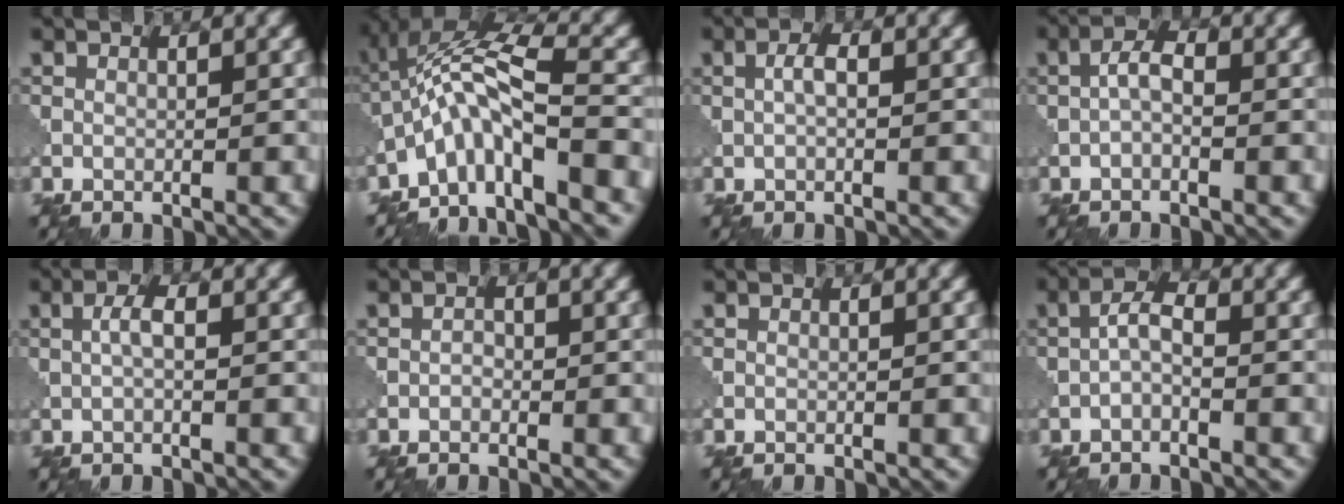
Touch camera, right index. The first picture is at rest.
{"total": 8.0, "force": [-3.8, 1.8, 6.8], "torque": [-0.129, 0.017, -0.077]}
{"total": 1.6, "force": [0.1, 0.6, 1.5], "torque": [-0.032, 0.006, -0.001]}
{"total": 2.2, "force": [-0.4, 0.9, 2.0], "torque": [-0.038, 0.010, -0.014]}
{"total": 1.8, "force": [0.1, 0.5, 1.7], "torque": [-0.036, 0.006, 0.000]}
{"total": 0.8, "force": [-0.3, 0.5, 0.4], "torque": [-0.007, 0.000, -0.008]}
{"total": 0.0}
{"total": 2.1, "force": [-0.7, 0.8, 1.9], "torque": [-0.038, 0.010, -0.021]}